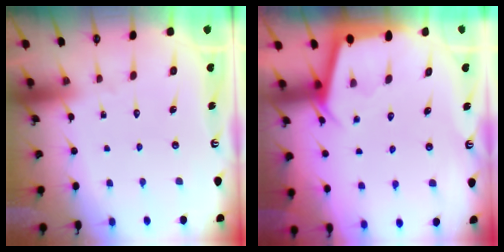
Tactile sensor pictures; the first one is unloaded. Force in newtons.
{"total": 2.8, "press": 2.8, "slide": 0.4}